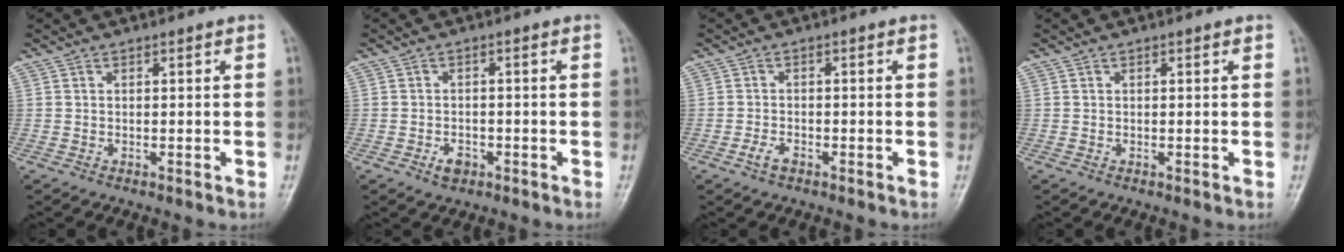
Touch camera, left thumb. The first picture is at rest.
{"total": 2.8, "force": [-1.4, 1.9, 1.5], "torque": [-0.019, 0.007, -0.020]}
{"total": 2.2, "force": [-1.3, 1.2, 1.4], "torque": [-0.030, 0.008, -0.026]}
{"total": 0.0}